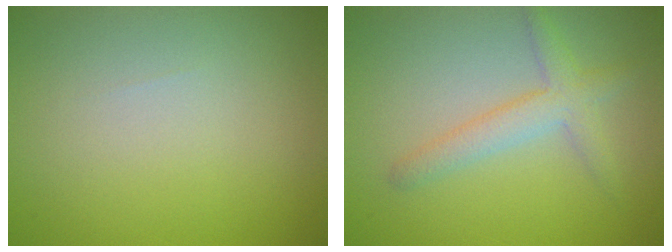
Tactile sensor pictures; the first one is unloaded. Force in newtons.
{"total": 2.8, "press": 2.8, "slide": 0.1}